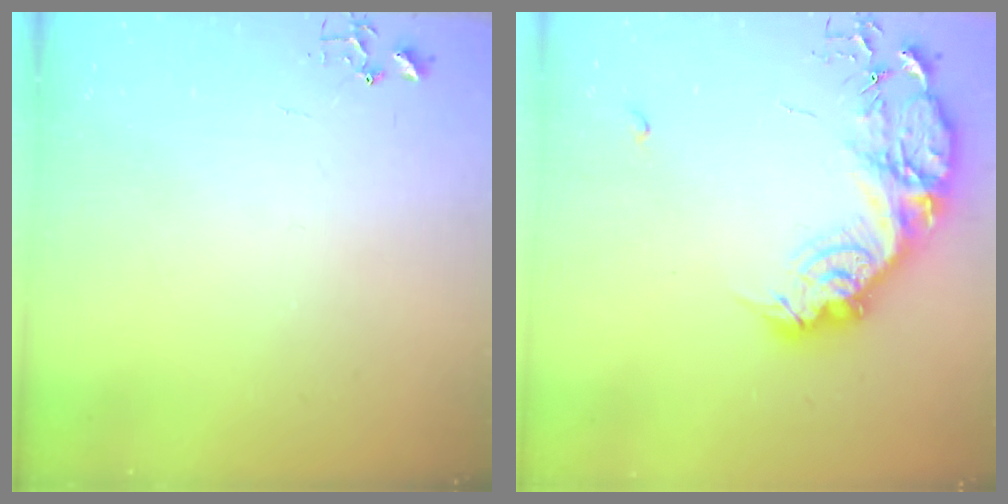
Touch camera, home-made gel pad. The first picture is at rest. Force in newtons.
{"total": 20.8, "press": 20.7, "slide": 1.5}